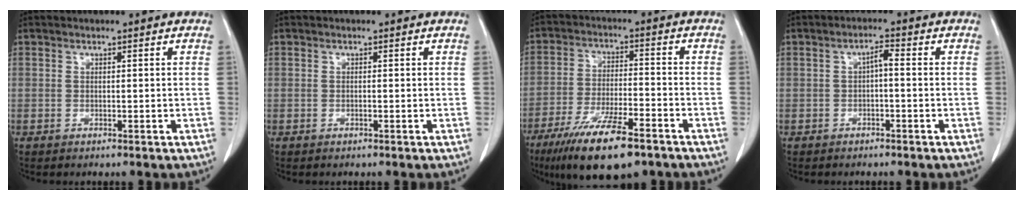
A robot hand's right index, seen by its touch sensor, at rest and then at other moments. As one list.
[{"total": 0.0}, {"total": 14.3, "force": [-9.7, 3.1, 10.1], "torque": [-0.188, -0.029, -0.166]}, {"total": 2.2, "force": [-0.3, 0.5, 2.1], "torque": [-0.036, 0.008, -0.004]}]